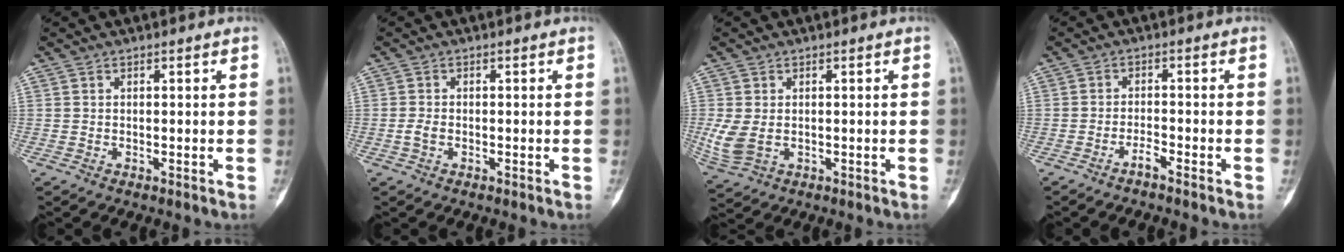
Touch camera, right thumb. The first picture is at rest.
{"total": 1.6, "force": [-0.5, 1.0, 1.1], "torque": [-0.027, 0.002, -0.012]}
{"total": 5.7, "force": [-0.4, 3.8, 4.1], "torque": [-0.109, -0.006, 0.002]}
{"total": 2.1, "force": [-1.7, 0.1, 1.1], "torque": [-0.029, 0.013, -0.034]}